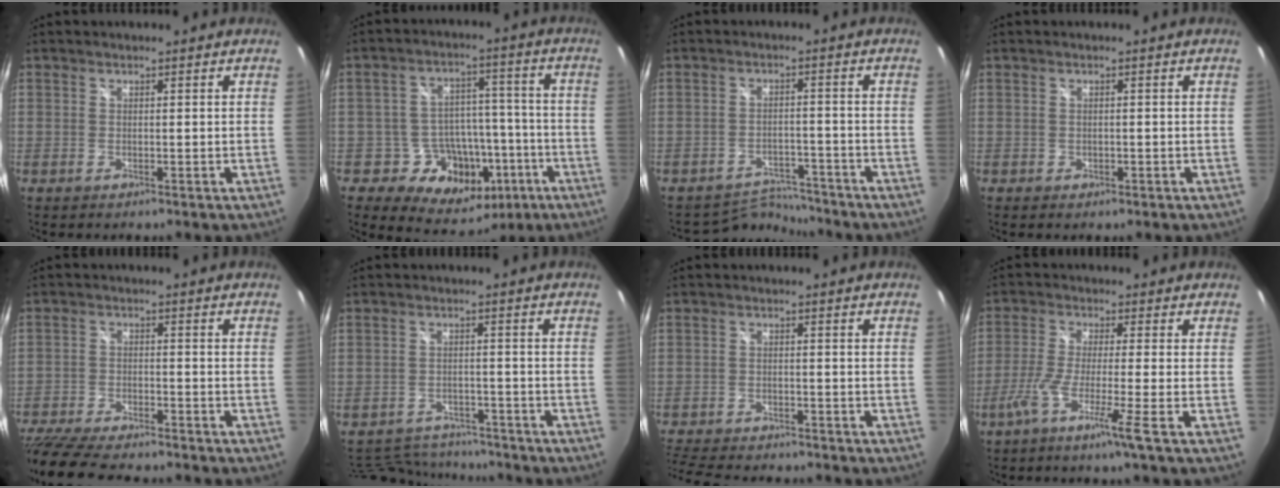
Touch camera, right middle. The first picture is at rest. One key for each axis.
{"total": 14.2, "fx": -6.2, "fy": 11.1, "fz": 6.2, "tx": -0.117, "ty": 0.029, "tz": -0.071}
{"total": 5.8, "fx": -5.6, "fy": 1.0, "fz": -1.0, "tx": 0.005, "ty": 0.009, "tz": -0.091}
{"total": 1.1, "fx": -0.6, "fy": 0.9, "fz": 0.3, "tx": -0.006, "ty": -0.004, "tz": -0.008}
{"total": 16.3, "fx": -14.0, "fy": 3.5, "fz": 7.5, "tx": -0.168, "ty": -0.040, "tz": -0.232}
{"total": 11.3, "fx": -10.3, "fy": 4.0, "fz": 2.5, "tx": -0.067, "ty": 0.014, "tz": -0.146}
{"total": 11.9, "fx": -10.5, "fy": 3.2, "fz": 4.4, "tx": -0.119, "ty": -0.015, "tz": -0.174}
{"total": 6.8, "fx": -3.9, "fy": -1.3, "fz": 5.4, "tx": -0.124, "ty": -0.012, "tz": -0.078}